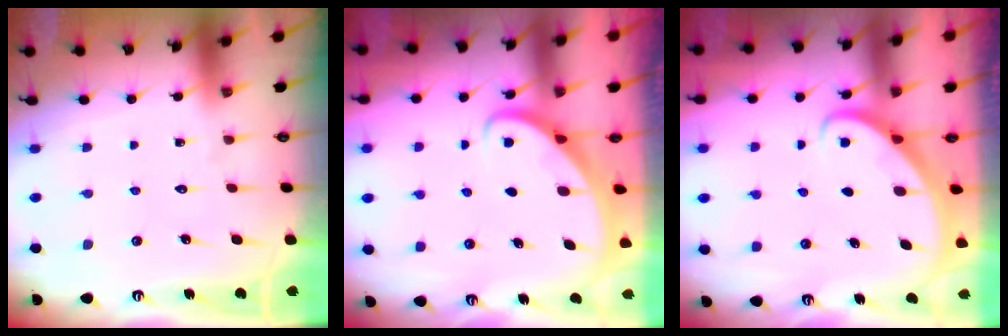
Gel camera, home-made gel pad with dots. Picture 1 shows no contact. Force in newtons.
{"total": 2.8, "press": 2.8, "slide": 0.2}
{"total": 2.8, "press": 2.8, "slide": 0.2}